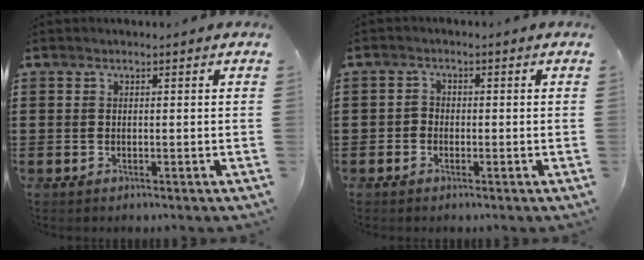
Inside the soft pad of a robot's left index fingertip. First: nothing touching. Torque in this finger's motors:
{"motor_torque": [-0.25, 0.55, -0.06, 0.00]}